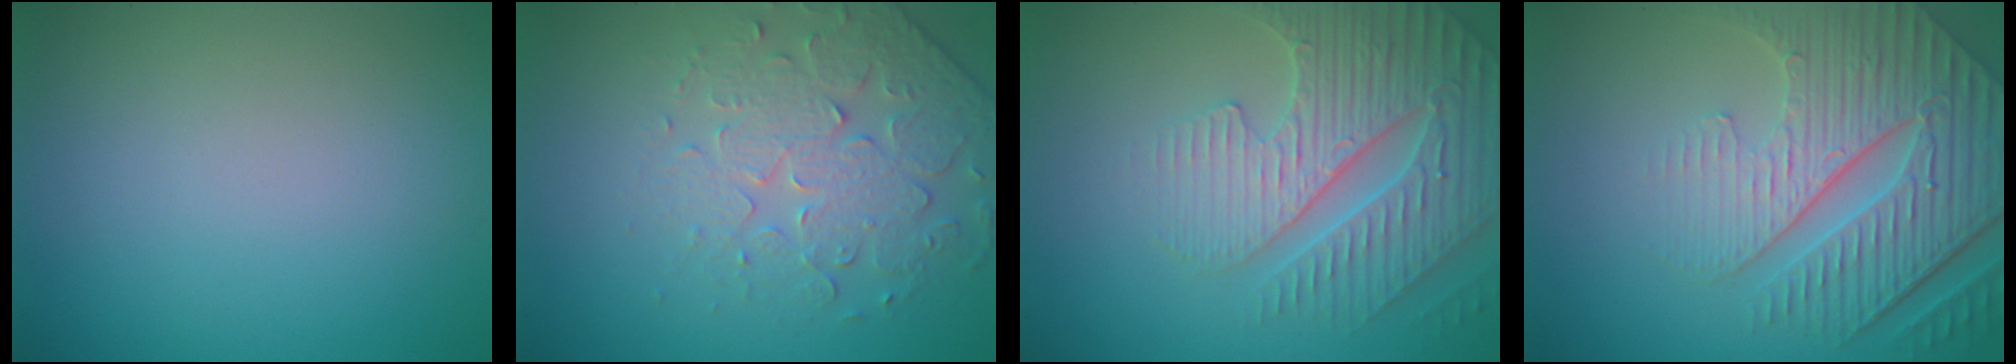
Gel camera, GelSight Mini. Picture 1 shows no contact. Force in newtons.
{"total": 4.6, "press": 3.8, "slide": 2.5}
{"total": 5.0, "press": 4.8, "slide": 1.2}
{"total": 7.9, "press": 5.8, "slide": 5.3}